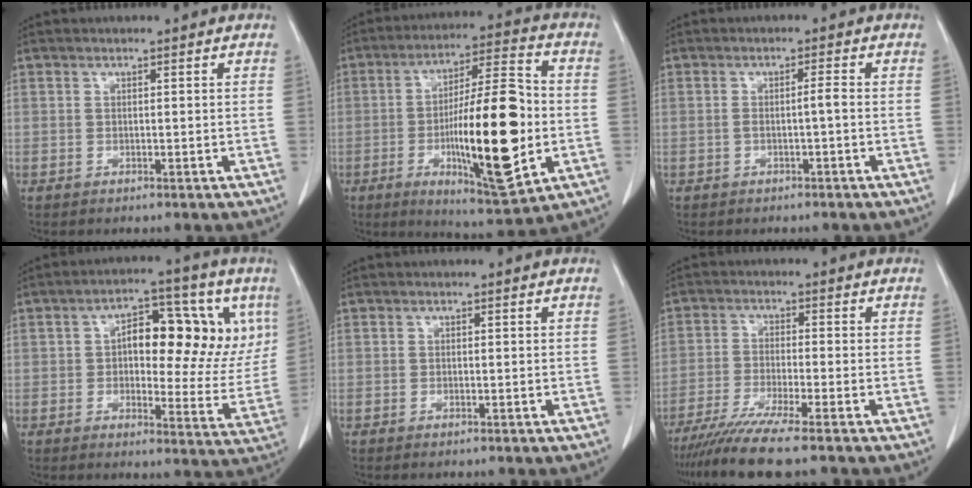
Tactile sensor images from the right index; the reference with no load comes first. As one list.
[{"total": 19.5, "force": [-3.5, 3.5, 18.9], "torque": [-0.315, -0.003, -0.047]}, {"total": 1.7, "force": [-0.5, -0.1, 1.6], "torque": [-0.026, 0.002, -0.008]}, {"total": 15.0, "force": [4.0, 7.3, 12.5], "torque": [-0.157, 0.028, 0.056]}, {"total": 0.0}, {"total": 9.0, "force": [-7.1, -1.0, 5.3], "torque": [-0.085, -0.028, -0.120]}]